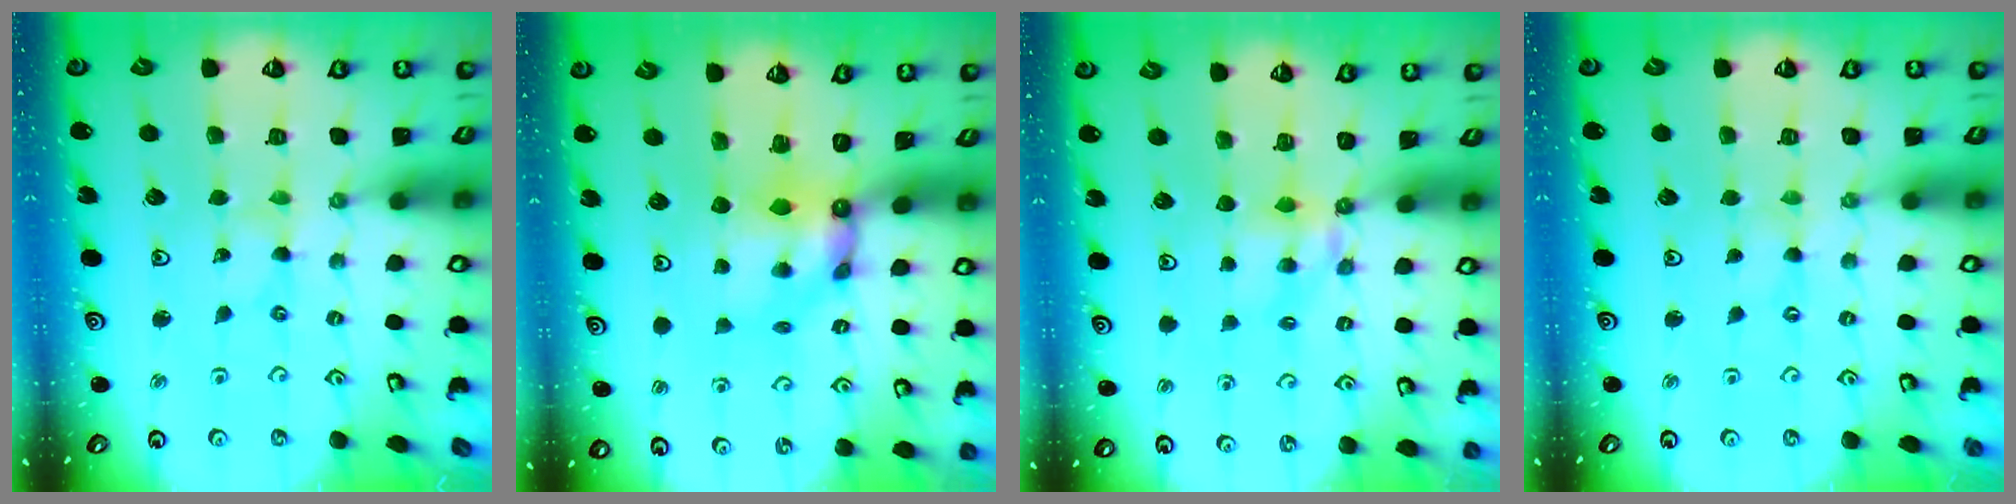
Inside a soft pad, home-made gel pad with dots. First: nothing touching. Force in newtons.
{"total": 5.9, "press": 5.9, "slide": 0.8}
{"total": 5.4, "press": 5.4, "slide": 0.3}
{"total": 0.0}